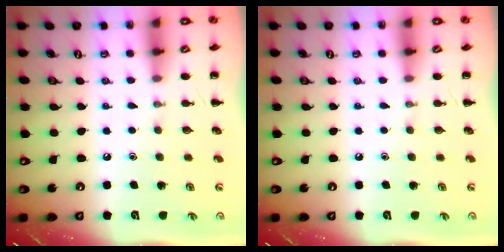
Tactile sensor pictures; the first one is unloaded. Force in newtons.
{"total": 0.0}